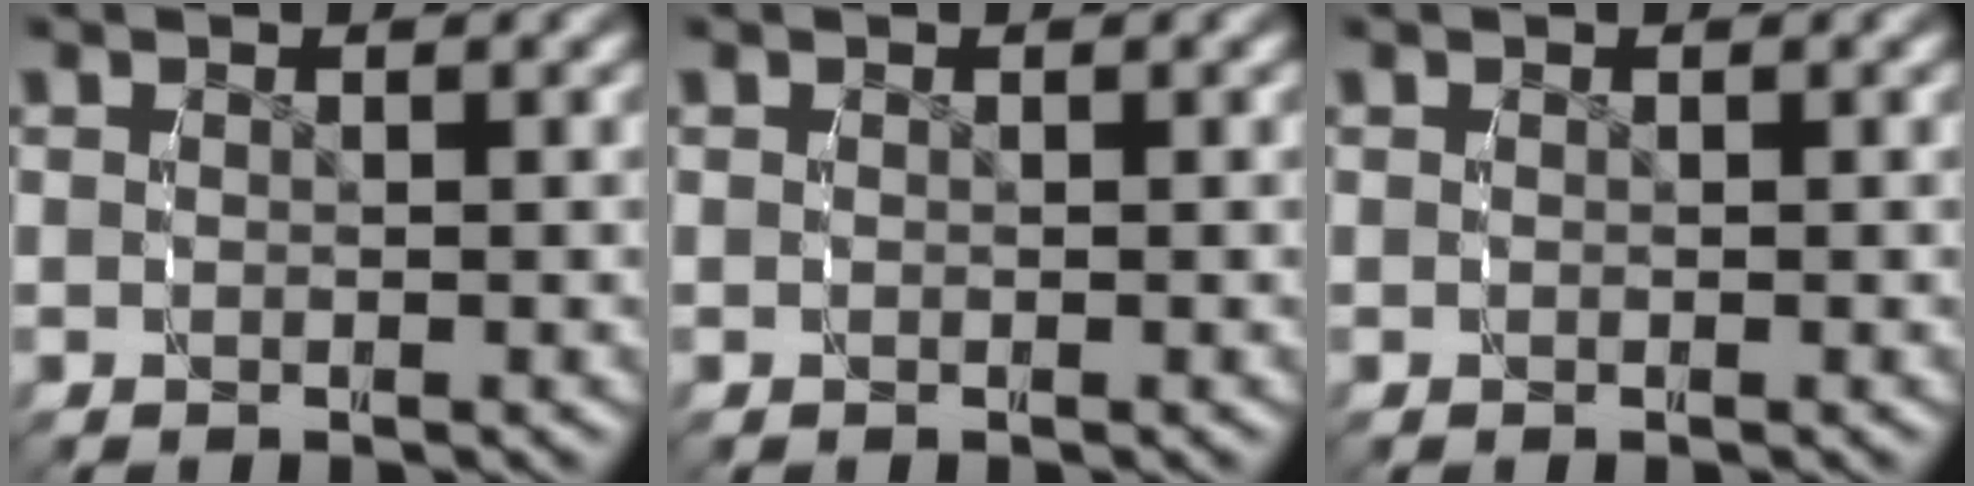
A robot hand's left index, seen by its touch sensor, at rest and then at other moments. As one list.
[{"total": 0.0}, {"total": 0.0}]